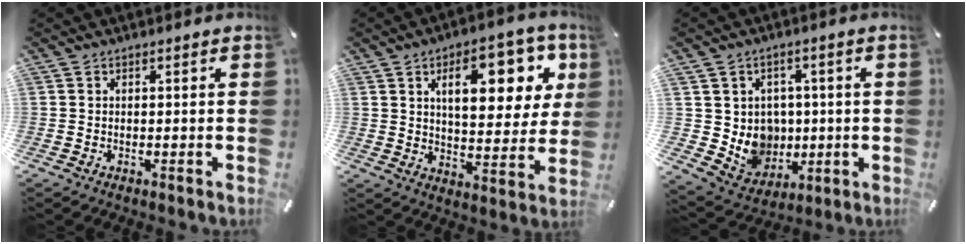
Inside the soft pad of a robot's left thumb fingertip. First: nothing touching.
{"total": 18.4, "force": [7.6, 8.8, 14.3], "torque": [-0.198, -0.018, 0.117]}
{"total": 9.1, "force": [1.1, 8.9, 1.5], "torque": [-0.040, -0.020, 0.037]}